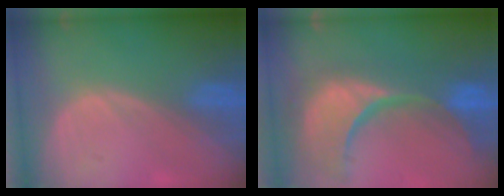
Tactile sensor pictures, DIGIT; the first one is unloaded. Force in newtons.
{"total": 15.3, "press": 12.1, "slide": 9.5}